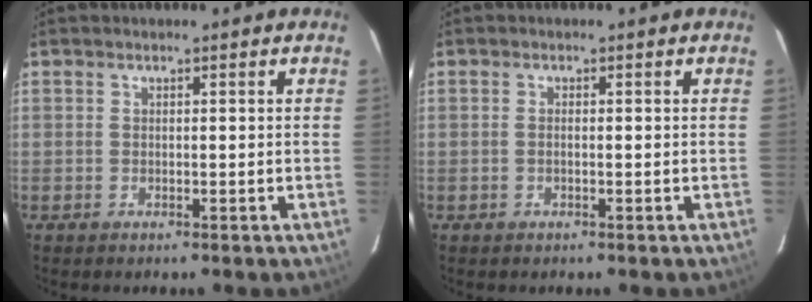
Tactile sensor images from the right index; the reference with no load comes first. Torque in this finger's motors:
{"motor_torque": [-0.14, 0.09, -0.02, 0.00]}